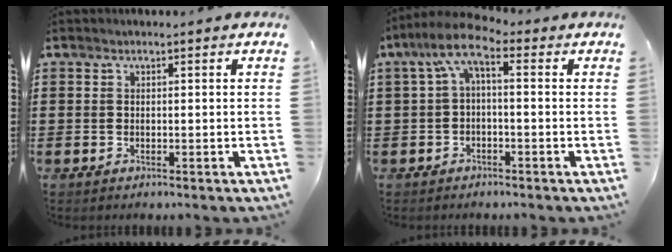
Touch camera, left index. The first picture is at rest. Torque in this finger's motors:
{"motor_torque": [1.56, -0.58, 0.67, 0.18]}